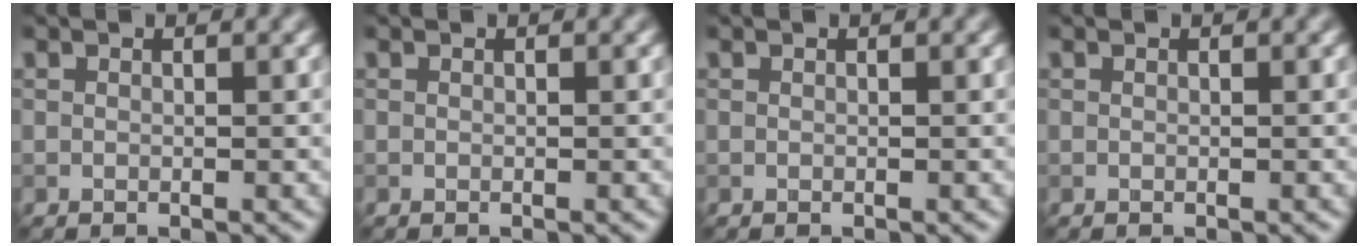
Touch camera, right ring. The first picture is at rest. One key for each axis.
{"total": 0.0}
{"total": 0.0}
{"total": 0.0}